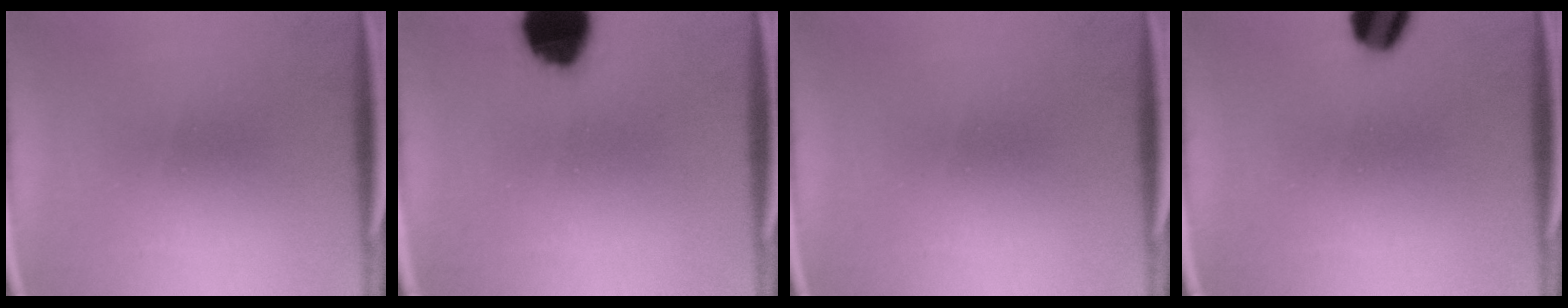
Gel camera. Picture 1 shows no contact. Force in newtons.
{"total": 15.0}
{"total": 0.0}
{"total": 8.4}